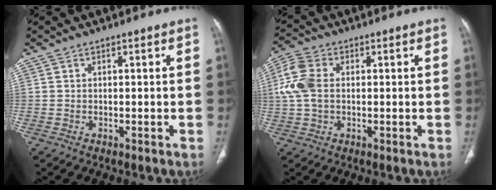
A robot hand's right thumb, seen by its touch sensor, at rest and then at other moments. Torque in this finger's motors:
{"motor_torque": [-0.26, 0.31, 0.97, 0.20, 0.04]}